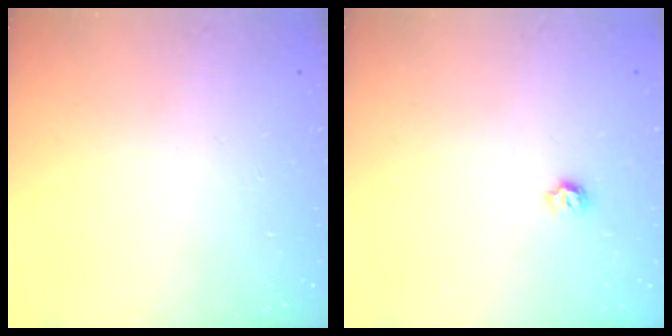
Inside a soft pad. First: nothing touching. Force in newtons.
{"total": 4.7, "press": 4.6, "slide": 0.5}